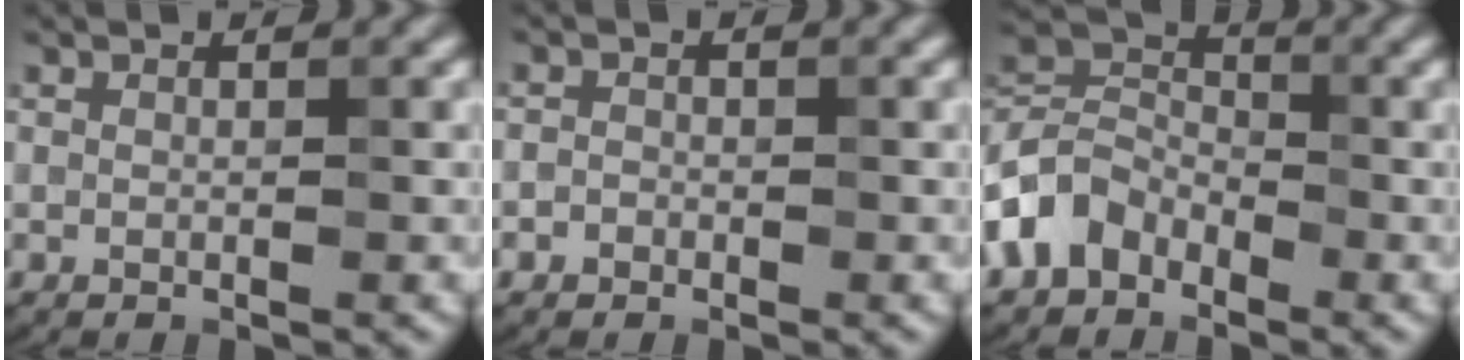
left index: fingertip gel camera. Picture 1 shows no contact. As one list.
[{"total": 1.0, "force": [-0.4, 0.9, 0.1], "torque": [0.007, -0.002, -0.011]}, {"total": 4.9, "force": [-2.7, 3.4, 2.1], "torque": [-0.042, 0.007, -0.073]}]